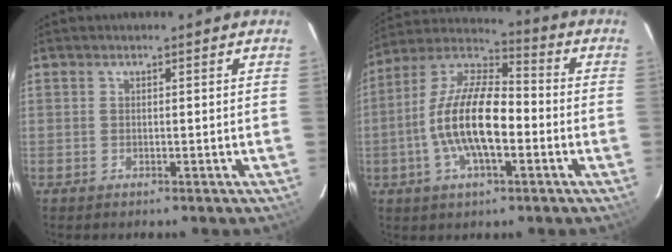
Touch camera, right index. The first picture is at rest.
{"total": 15.6, "force": [-3.3, 6.1, 14.0], "torque": [-0.274, 0.003, -0.069]}